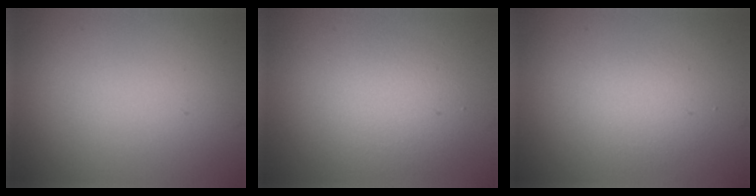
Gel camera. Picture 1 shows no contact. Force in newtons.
{"total": 3.5, "press": 3.5, "slide": 0.2}
{"total": 2.2, "press": 2.2, "slide": 0.0}